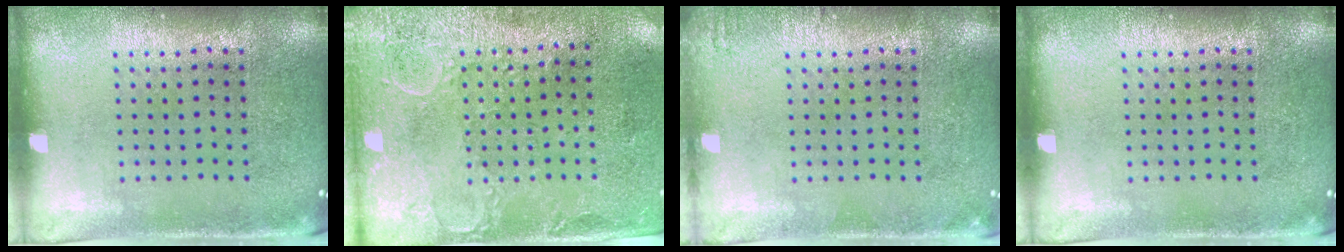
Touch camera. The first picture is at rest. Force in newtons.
{"total": 2.9, "press": 2.4, "slide": 1.6}
{"total": 0.8, "press": 0.8, "slide": 0.1}
{"total": 0.0}